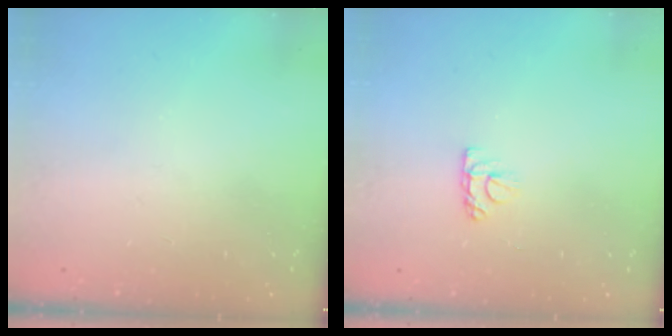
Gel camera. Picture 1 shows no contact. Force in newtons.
{"total": 4.9, "press": 4.9, "slide": 0.3}